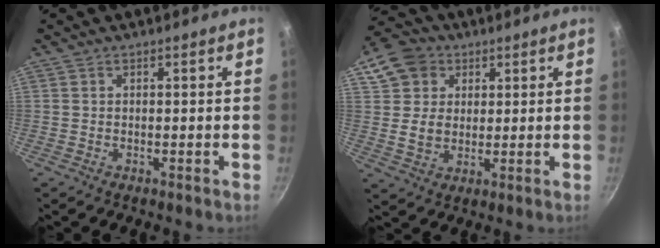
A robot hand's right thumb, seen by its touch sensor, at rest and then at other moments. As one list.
[{"total": 10.8, "force": [4.6, 8.7, 4.5], "torque": [-0.059, -0.003, 0.077]}]